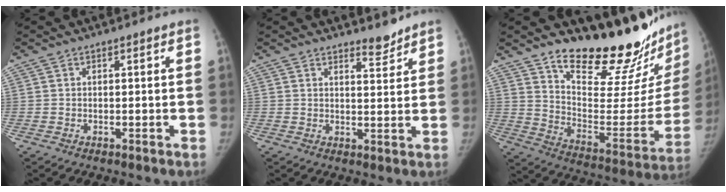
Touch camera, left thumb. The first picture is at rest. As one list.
[{"total": 3.1, "force": [2.9, 0.8, 0.8], "torque": [0.005, -0.027, 0.043]}, {"total": 25.8, "force": [21.0, 7.9, 12.8], "torque": [-0.138, -0.156, 0.304]}]